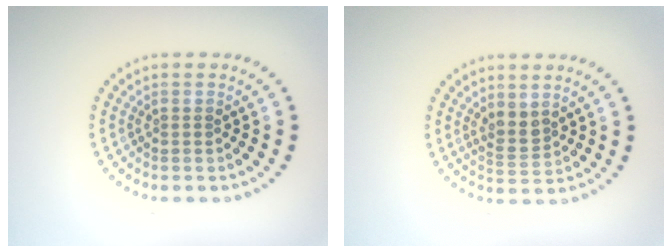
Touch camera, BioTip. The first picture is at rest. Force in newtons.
{"total": 2.0, "press": 1.6, "slide": 1.1}